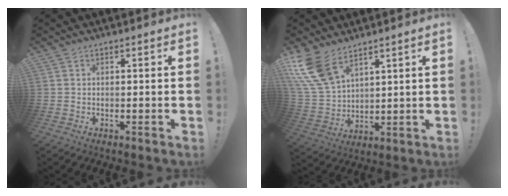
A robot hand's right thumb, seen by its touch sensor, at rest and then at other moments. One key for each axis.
{"total": 13.5, "fx": 8.9, "fy": 6.9, "fz": 7.4, "tx": -0.162, "ty": -0.046, "tz": 0.173}